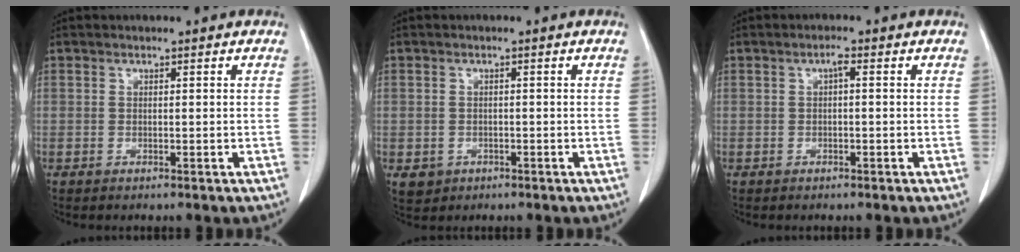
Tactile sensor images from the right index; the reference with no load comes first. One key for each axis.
{"total": 2.8, "fx": -1.0, "fy": 2.5, "fz": 0.5, "tx": -0.004, "ty": 0.005, "tz": -0.008}
{"total": 1.2, "fx": 0.1, "fy": 0.3, "fz": 1.2, "tx": -0.020, "ty": 0.004, "tz": 0.002}